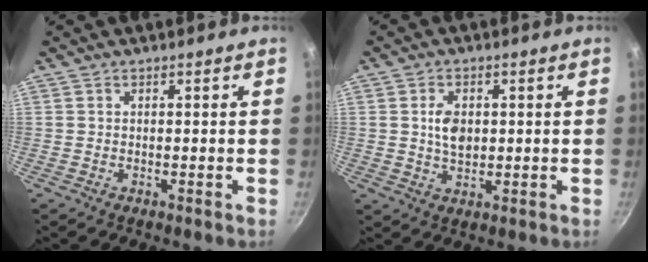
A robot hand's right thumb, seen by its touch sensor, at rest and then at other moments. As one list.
[{"total": 5.0, "force": [0.7, 3.3, 3.8], "torque": [-0.057, -0.004, 0.016]}]